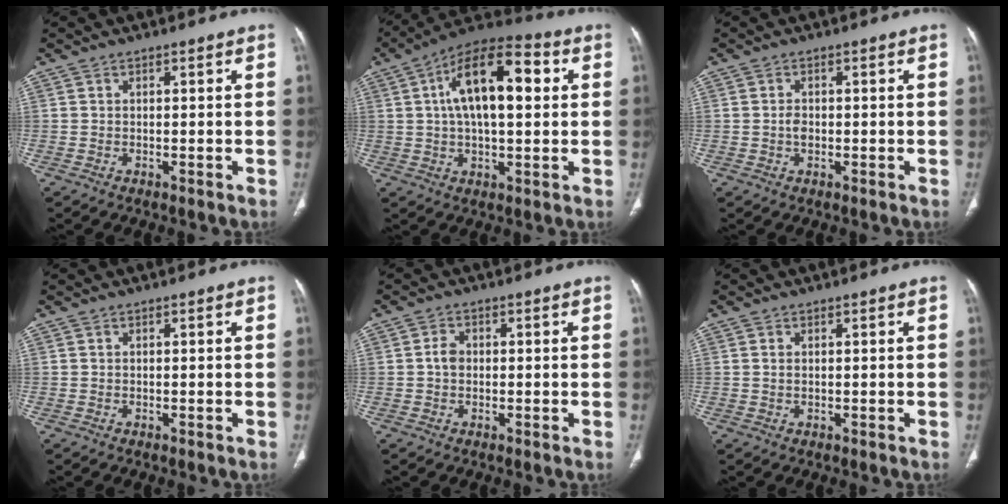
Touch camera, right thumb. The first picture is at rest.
{"total": 17.1, "force": [3.6, 7.8, 14.8], "torque": [-0.230, 0.023, 0.051]}
{"total": 1.8, "force": [-0.2, 1.2, 1.3], "torque": [-0.022, 0.003, -0.004]}
{"total": 0.0}
{"total": 2.3, "force": [0.0, 1.8, 1.5], "torque": [-0.021, 0.008, -0.005]}
{"total": 0.7, "force": [0.2, 0.4, 0.5], "torque": [-0.015, 0.002, 0.006]}